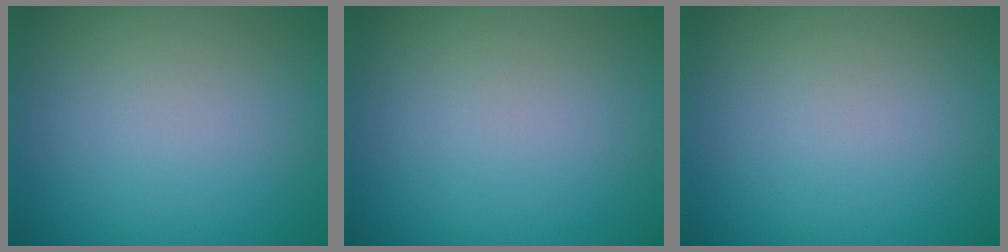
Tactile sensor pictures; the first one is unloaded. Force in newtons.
{"total": 0.0}
{"total": 0.0}